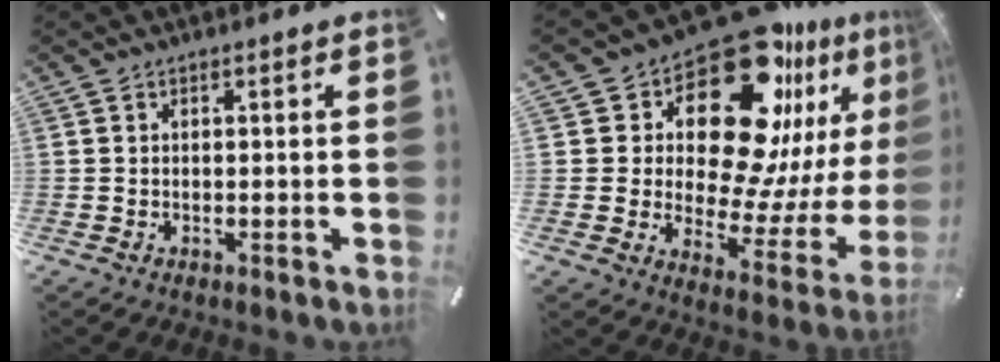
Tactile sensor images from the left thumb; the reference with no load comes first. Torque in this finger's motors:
{"motor_torque": [2.51, 2.50, 2.10, -0.67, 0.02]}